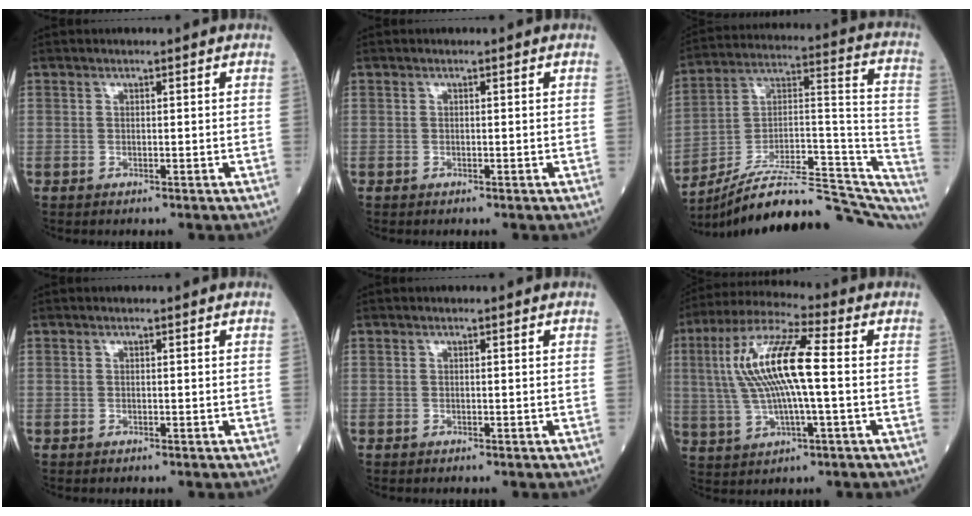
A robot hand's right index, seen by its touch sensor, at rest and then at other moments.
{"total": 0.0}
{"total": 33.4, "force": [-29.0, 5.2, 15.9], "torque": [-0.186, 0.010, -0.415]}
{"total": 0.0}
{"total": 0.0}
{"total": 15.0, "force": [0.9, 3.0, 14.6], "torque": [-0.309, 0.020, 0.017]}